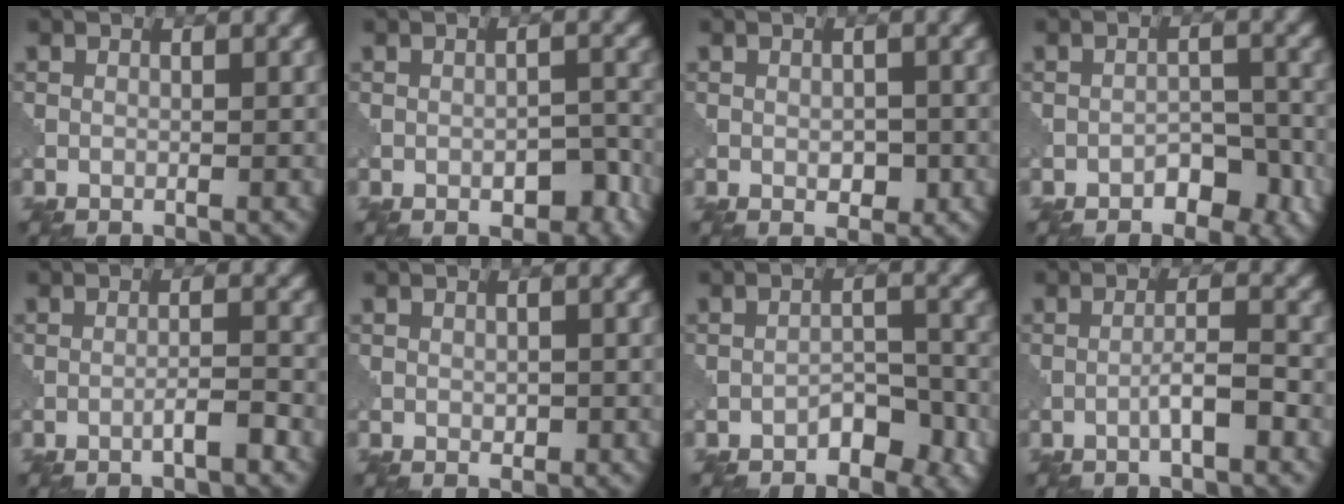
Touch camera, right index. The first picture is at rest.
{"total": 3.2, "force": [-1.5, 1.5, 2.4], "torque": [-0.030, 0.001, -0.018]}
{"total": 1.9, "force": [-0.5, 1.1, 1.5], "torque": [-0.023, -0.003, -0.007]}
{"total": 3.3, "force": [-2.0, 1.8, 1.9], "torque": [-0.022, 0.005, -0.028]}
{"total": 1.9, "force": [-1.1, 0.1, 1.6], "torque": [-0.022, 0.009, -0.022]}
{"total": 0.8, "force": [-0.1, 0.5, 0.6], "torque": [-0.007, -0.003, -0.001]}
{"total": 3.0, "force": [-2.0, 1.5, 1.7], "torque": [-0.021, 0.009, -0.030]}
{"total": 2.6, "force": [-1.2, 0.3, 2.3], "torque": [-0.039, 0.010, -0.023]}